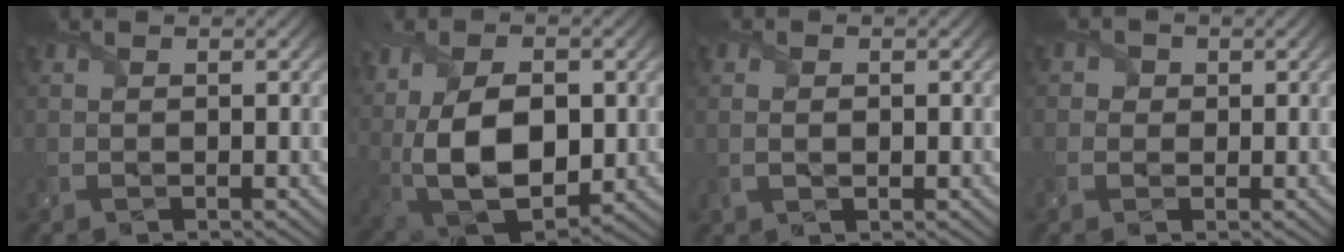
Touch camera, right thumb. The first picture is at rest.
{"total": 15.3, "force": [0.8, 9.3, 12.1], "torque": [-0.256, -0.007, 0.026]}
{"total": 1.8, "force": [0.1, 1.2, 1.3], "torque": [-0.021, -0.001, 0.002]}
{"total": 1.7, "force": [0.3, 1.7, 0.4], "torque": [-0.006, 0.000, -0.004]}